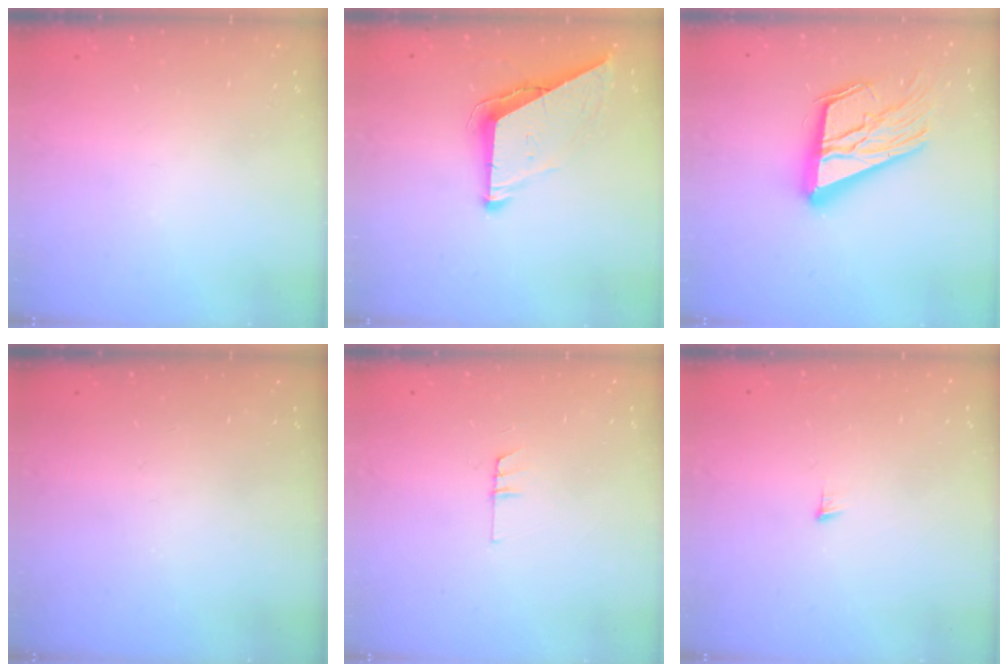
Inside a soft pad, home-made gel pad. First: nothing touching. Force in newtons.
{"total": 8.8, "press": 8.7, "slide": 0.4}
{"total": 20.9, "press": 20.8, "slide": 2.2}
{"total": 0.0}
{"total": 3.7, "press": 3.7, "slide": 0.4}
{"total": 3.6, "press": 3.5, "slide": 0.3}